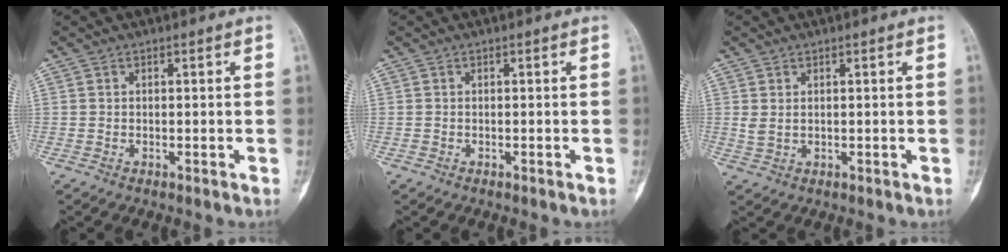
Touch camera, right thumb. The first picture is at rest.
{"total": 0.0}
{"total": 2.0, "force": [0.5, 1.3, 1.5], "torque": [-0.034, 0.003, 0.018]}